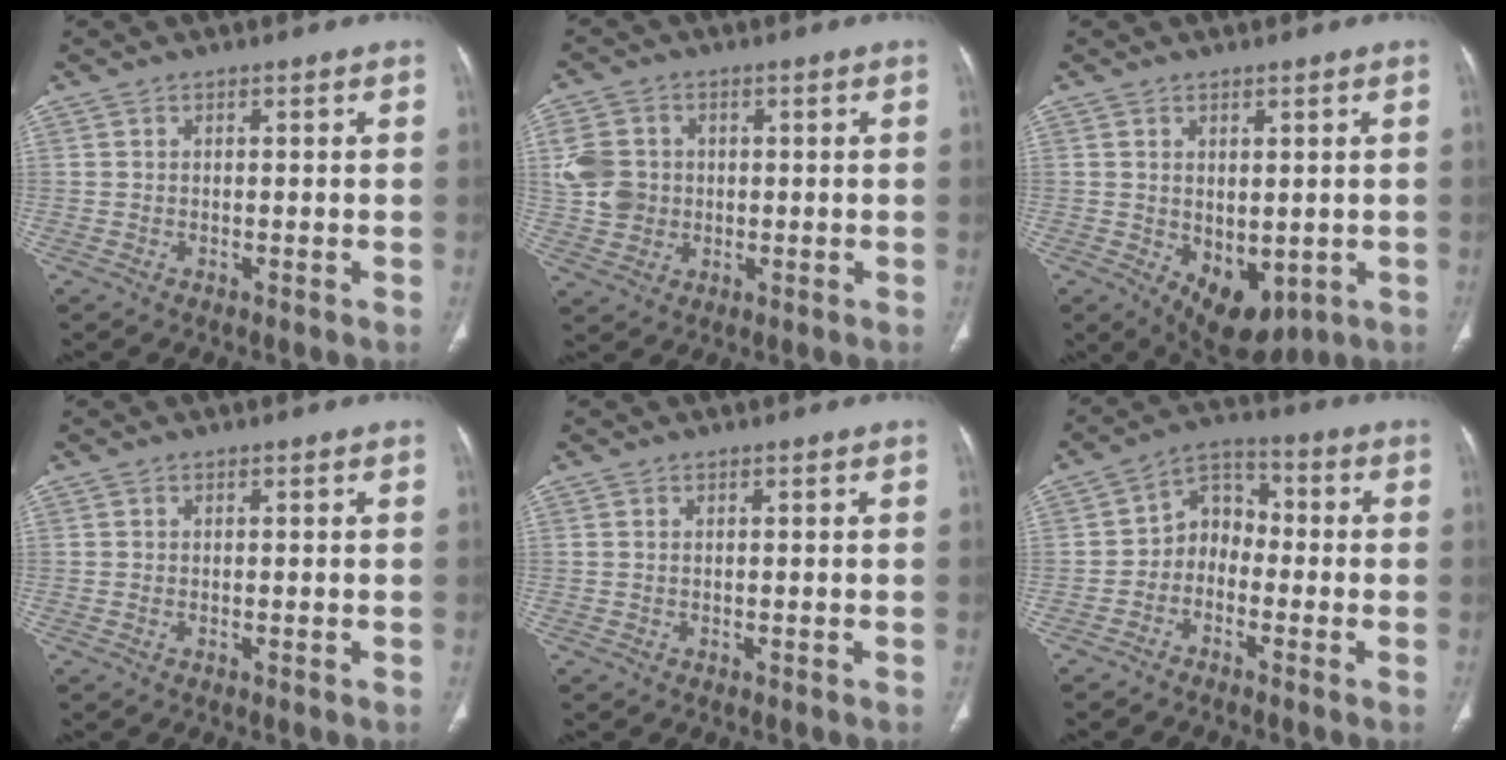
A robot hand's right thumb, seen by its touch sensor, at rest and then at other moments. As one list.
[{"total": 7.9, "force": [0.5, 6.9, 3.9], "torque": [-0.062, 0.005, 0.010]}, {"total": 8.9, "force": [-1.8, 5.4, 6.8], "torque": [-0.078, -0.008, -0.002]}, {"total": 0.0}, {"total": 0.0}, {"total": 6.8, "force": [-2.0, 5.4, 3.6], "torque": [-0.031, 0.036, -0.053]}]